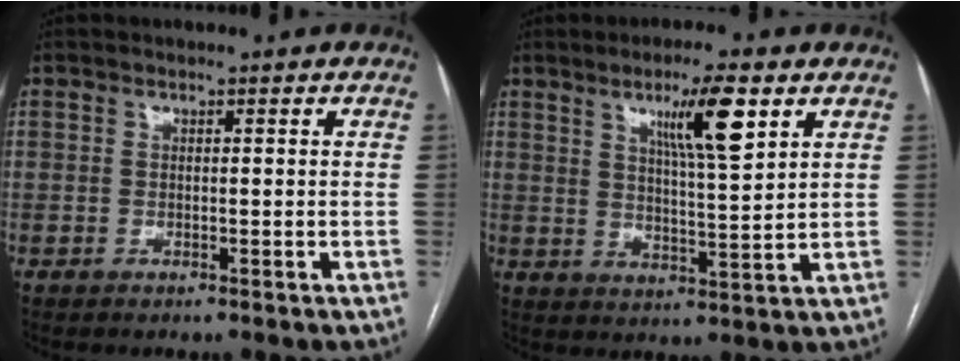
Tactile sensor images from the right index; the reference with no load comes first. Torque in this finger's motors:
{"motor_torque": [1.16, 0.75, 0.57, 0.12]}